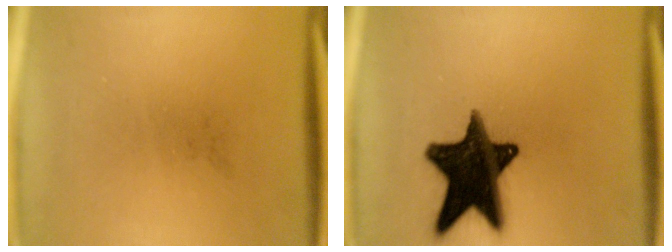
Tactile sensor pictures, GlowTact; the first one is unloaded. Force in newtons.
{"total": 17.8}